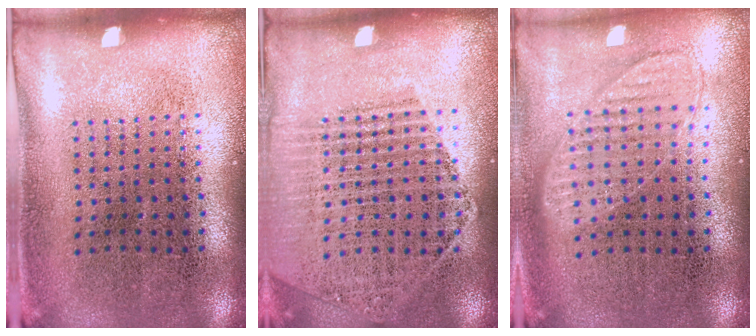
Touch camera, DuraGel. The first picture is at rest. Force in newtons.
{"total": 1.6, "press": 1.5, "slide": 0.4}
{"total": 0.9, "press": 0.9, "slide": 0.1}